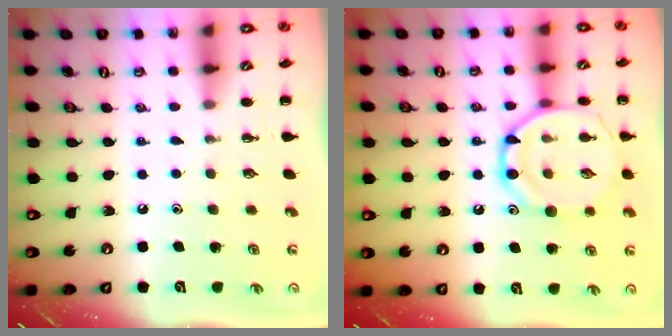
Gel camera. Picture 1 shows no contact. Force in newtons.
{"total": 15.2, "press": 15.2, "slide": 0.8}